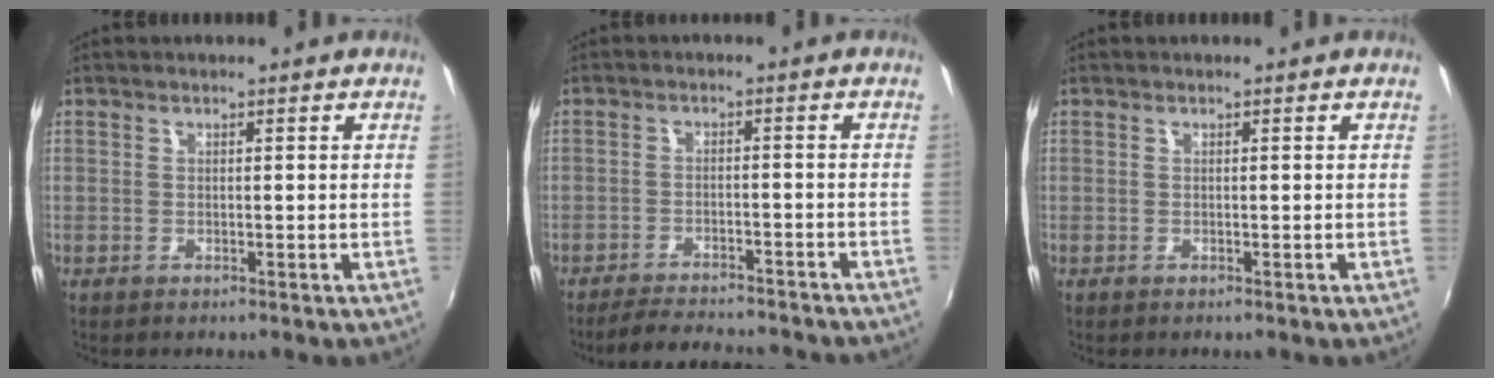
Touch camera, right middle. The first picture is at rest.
{"total": 12.1, "force": [-10.9, 2.2, 4.8], "torque": [-0.101, -0.014, -0.151]}
{"total": 0.0}